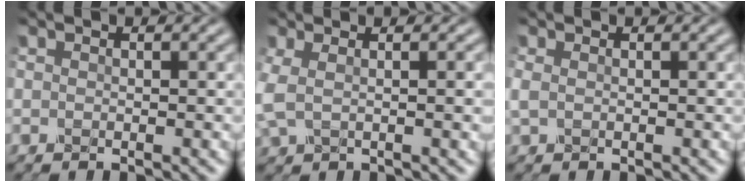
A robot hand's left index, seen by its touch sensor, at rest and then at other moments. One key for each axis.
{"total": 4.0, "fx": 0.4, "fy": 1.8, "fz": 3.6, "tx": -0.068, "ty": 0.002, "tz": 0.007}
{"total": 0.8, "fx": 0.2, "fy": 0.5, "fz": 0.7, "tx": -0.020, "ty": 0.000, "tz": 0.003}